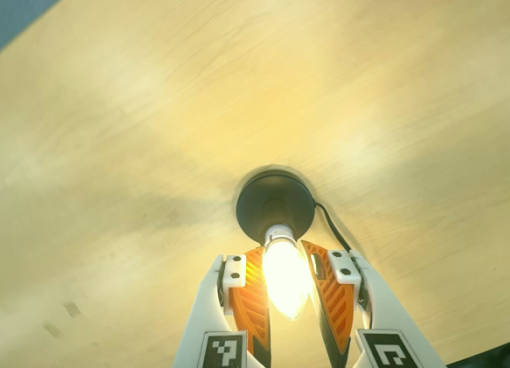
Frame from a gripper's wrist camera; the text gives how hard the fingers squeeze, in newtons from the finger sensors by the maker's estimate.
{"total": 14.6, "left": 13.9, "right": 15.3}